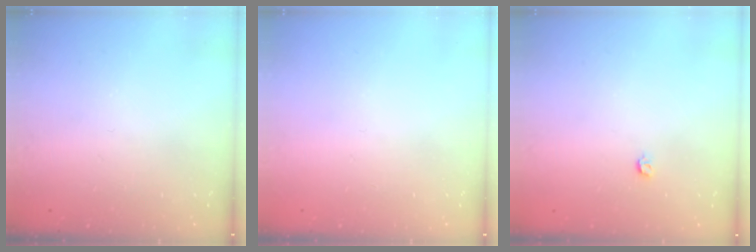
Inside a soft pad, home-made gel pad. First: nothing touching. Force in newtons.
{"total": 0.0}
{"total": 3.2, "press": 3.2, "slide": 0.6}